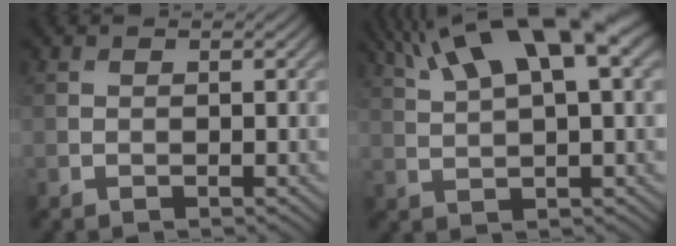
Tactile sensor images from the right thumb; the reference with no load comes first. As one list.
[{"total": 12.8, "force": [7.3, 3.6, 10.0], "torque": [-0.187, 0.024, 0.133]}]